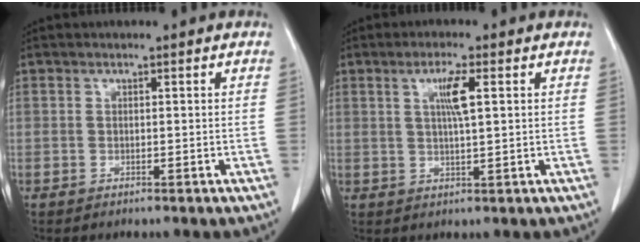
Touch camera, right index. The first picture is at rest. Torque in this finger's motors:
{"motor_torque": [0.24, 0.07, 0.10, 0.05]}